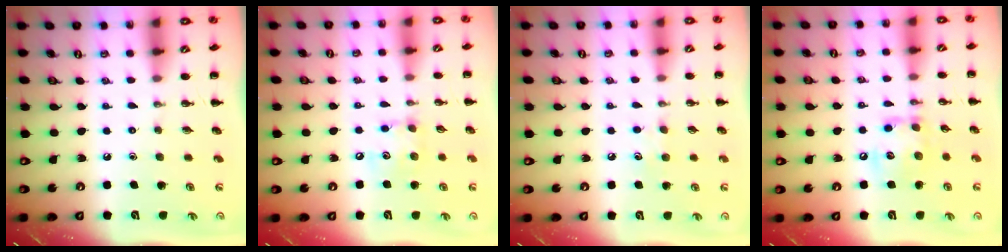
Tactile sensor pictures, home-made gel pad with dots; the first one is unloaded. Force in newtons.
{"total": 7.6, "press": 7.6, "slide": 0.6}
{"total": 5.7, "press": 5.5, "slide": 1.5}
{"total": 11.4, "press": 11.4, "slide": 0.7}